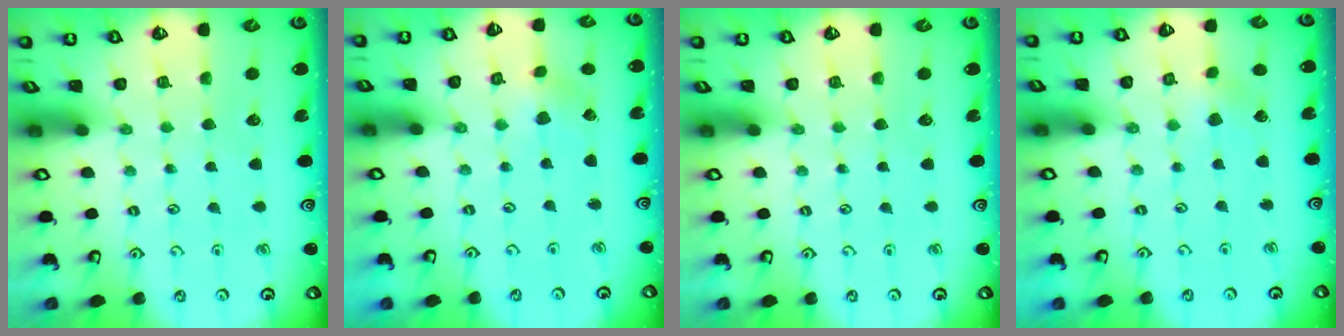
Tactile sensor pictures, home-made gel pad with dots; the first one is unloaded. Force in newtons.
{"total": 2.1, "press": 2.1, "slide": 0.2}
{"total": 0.0}
{"total": 2.5, "press": 2.5, "slide": 0.2}